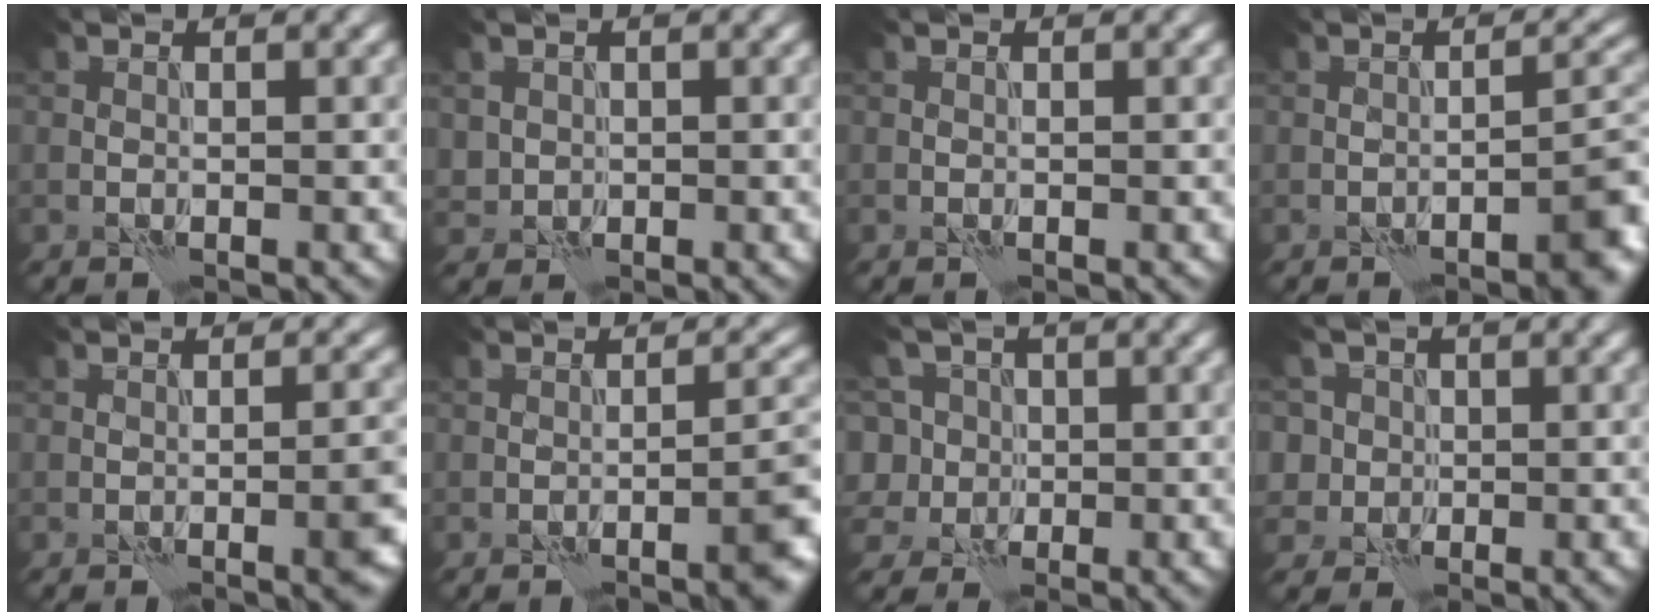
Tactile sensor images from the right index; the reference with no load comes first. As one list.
[{"total": 1.4, "force": [0.4, 1.3, 0.1], "torque": [-0.003, -0.004, 0.009]}, {"total": 0.0}, {"total": 4.0, "force": [-2.4, 0.8, 3.1], "torque": [-0.035, 0.015, -0.035]}, {"total": 3.9, "force": [-1.4, 1.0, 3.5], "torque": [-0.039, 0.005, -0.018]}, {"total": 4.5, "force": [-2.1, 1.1, 3.9], "torque": [-0.042, 0.012, -0.033]}, {"total": 7.6, "force": [1.0, 6.9, 3.0], "torque": [-0.058, 0.032, -0.017]}, {"total": 5.8, "force": [1.6, 5.2, 2.0], "torque": [-0.035, 0.029, 0.000]}]